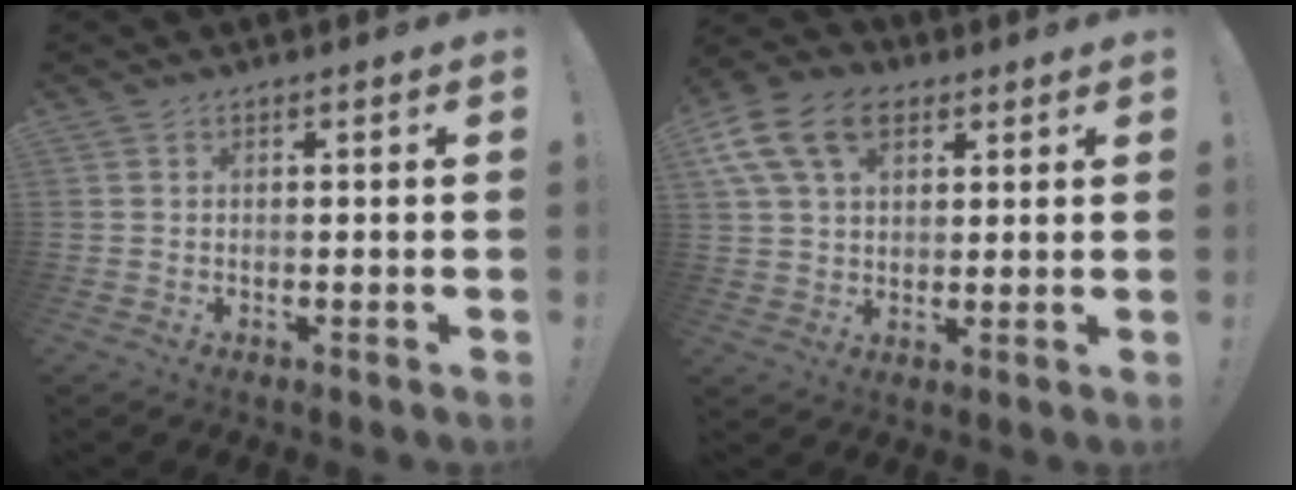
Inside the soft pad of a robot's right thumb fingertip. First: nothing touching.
{"total": 14.9, "force": [6.4, 9.7, 9.2], "torque": [-0.165, -0.019, 0.122]}